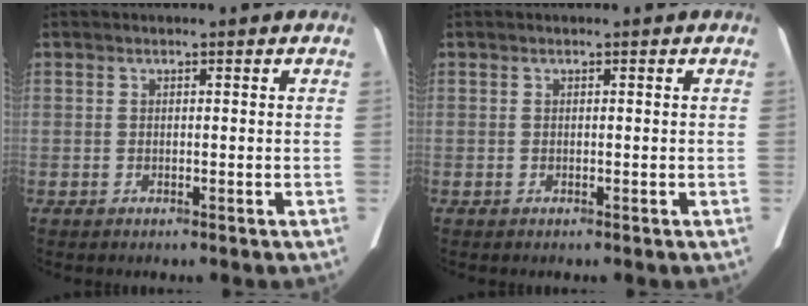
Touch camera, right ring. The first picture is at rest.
{"total": 0.0}